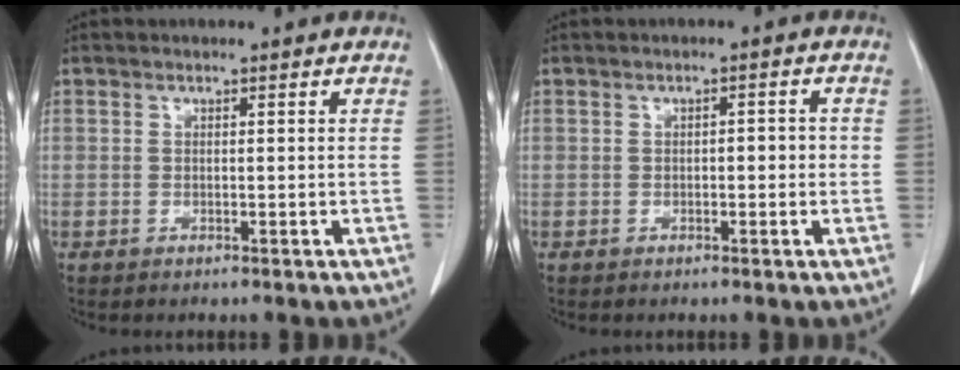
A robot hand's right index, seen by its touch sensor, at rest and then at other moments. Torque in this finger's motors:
{"motor_torque": [0.21, -0.13, 0.06, 0.02]}